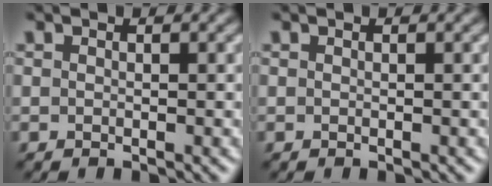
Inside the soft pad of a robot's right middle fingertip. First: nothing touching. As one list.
[{"total": 0.0}]